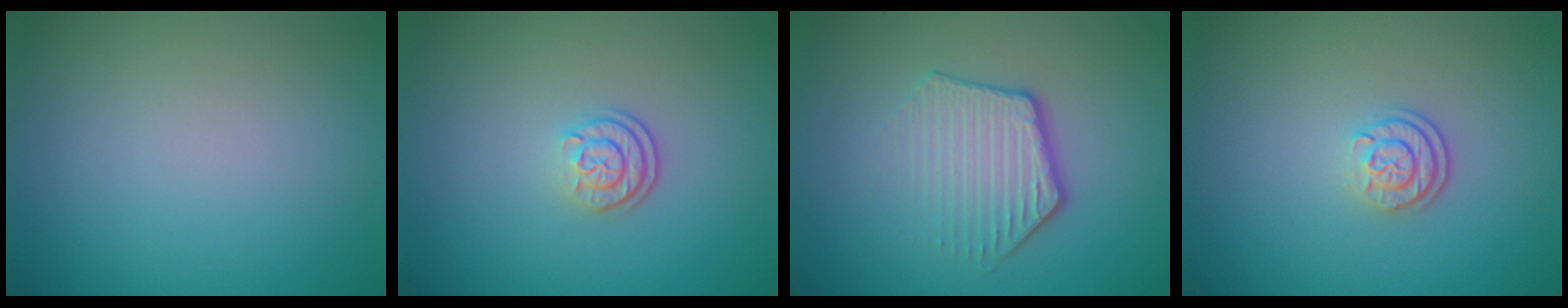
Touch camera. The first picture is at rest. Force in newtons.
{"total": 2.1, "press": 1.8, "slide": 1.2}
{"total": 3.9, "press": 3.0, "slide": 2.5}
{"total": 2.2, "press": 1.8, "slide": 1.3}